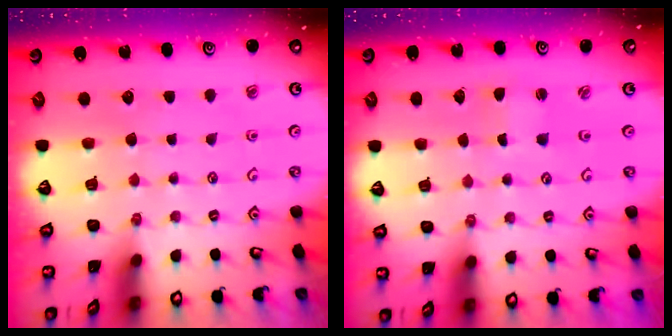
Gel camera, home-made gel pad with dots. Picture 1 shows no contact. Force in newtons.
{"total": 1.3, "press": 1.3, "slide": 0.1}